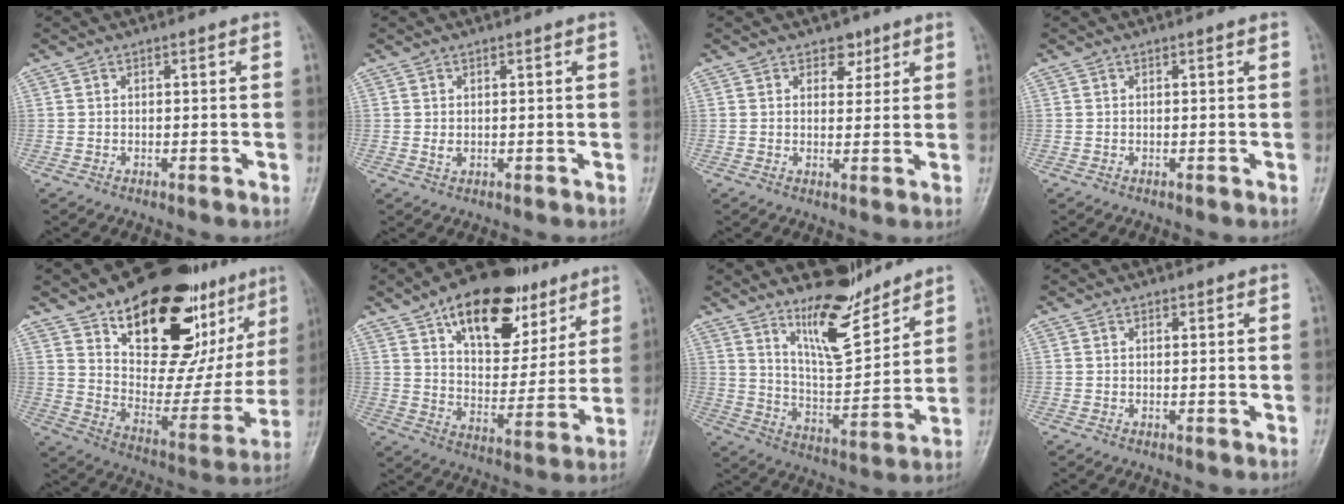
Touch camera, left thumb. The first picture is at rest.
{"total": 1.4, "force": [0.3, 0.9, 0.9], "torque": [-0.013, -0.004, 0.010]}
{"total": 3.7, "force": [2.2, 2.6, 1.4], "torque": [0.008, -0.011, 0.031]}
{"total": 0.0}
{"total": 28.6, "force": [16.5, 13.9, 18.8], "torque": [-0.215, -0.059, 0.256]}
{"total": 21.3, "force": [11.8, 11.5, 13.6], "torque": [-0.154, -0.036, 0.188]}
{"total": 12.4, "force": [9.5, 4.0, 6.8], "torque": [-0.090, -0.082, 0.175]}
{"total": 0.8, "force": [0.4, 0.5, 0.4], "torque": [-0.004, -0.002, 0.005]}